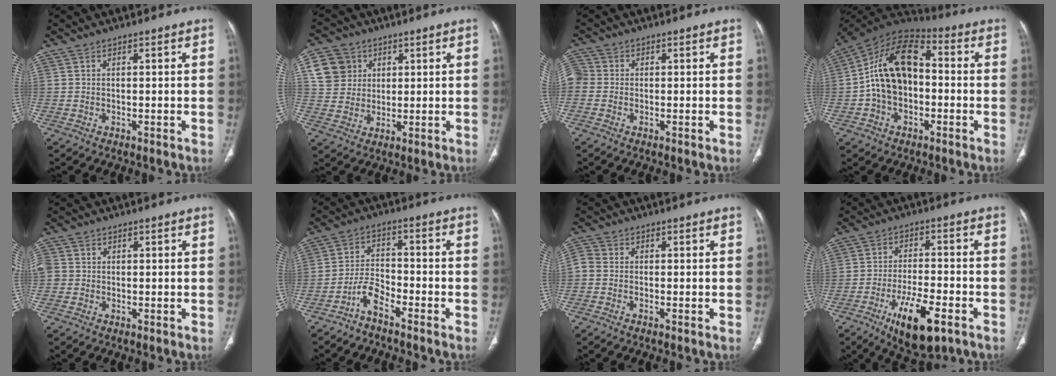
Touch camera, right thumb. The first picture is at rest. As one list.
[{"total": 8.5, "force": [2.8, 7.7, 2.3], "torque": [-0.020, 0.001, 0.056]}, {"total": 5.5, "force": [-0.5, 4.7, 2.7], "torque": [-0.072, 0.014, -0.017]}, {"total": 15.7, "force": [-0.8, 10.2, 11.9], "torque": [-0.197, 0.044, -0.025]}, {"total": 3.3, "force": [-0.3, 3.1, 1.3], "torque": [-0.025, 0.010, -0.007]}, {"total": 4.9, "force": [-3.9, 1.4, 2.6], "torque": [-0.050, 0.032, -0.084]}, {"total": 2.5, "force": [-1.2, 1.7, 1.5], "torque": [-0.039, 0.010, -0.034]}, {"total": 12.5, "force": [-6.5, 4.5, 9.7], "torque": [-0.161, 0.018, -0.100]}]